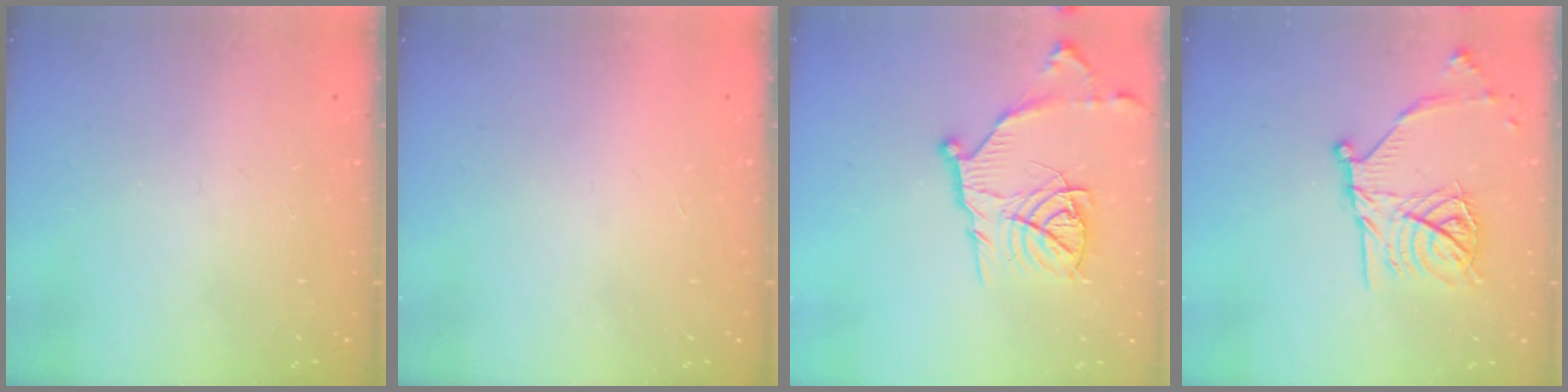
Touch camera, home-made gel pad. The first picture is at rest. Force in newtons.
{"total": 1.6, "press": 1.6, "slide": 0.1}
{"total": 15.2, "press": 15.2, "slide": 1.1}
{"total": 18.2, "press": 18.2, "slide": 1.2}